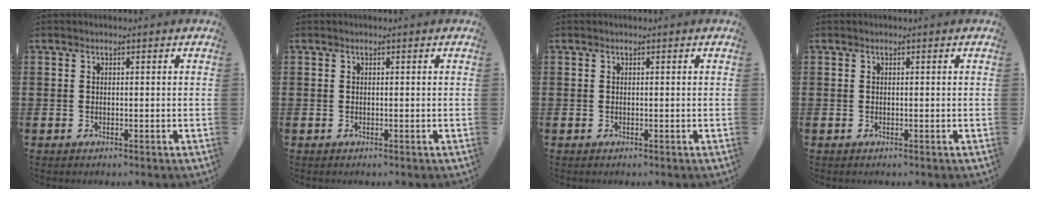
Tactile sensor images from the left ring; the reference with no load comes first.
{"total": 0.0}
{"total": 0.0}
{"total": 0.0}